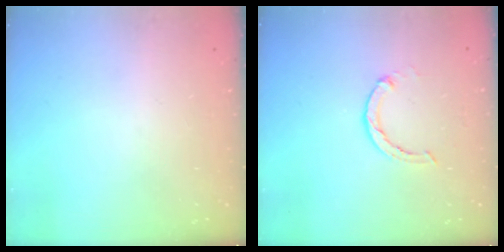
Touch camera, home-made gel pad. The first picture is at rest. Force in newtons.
{"total": 3.0, "press": 3.0, "slide": 0.4}